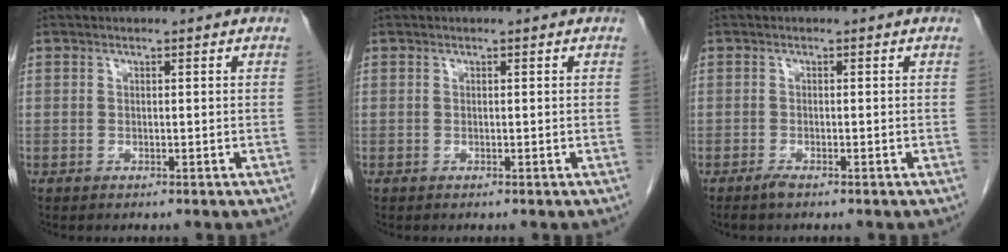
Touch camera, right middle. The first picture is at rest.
{"total": 0.0}
{"total": 1.1, "force": [-0.9, 0.0, 0.7], "torque": [-0.018, -0.003, -0.017]}